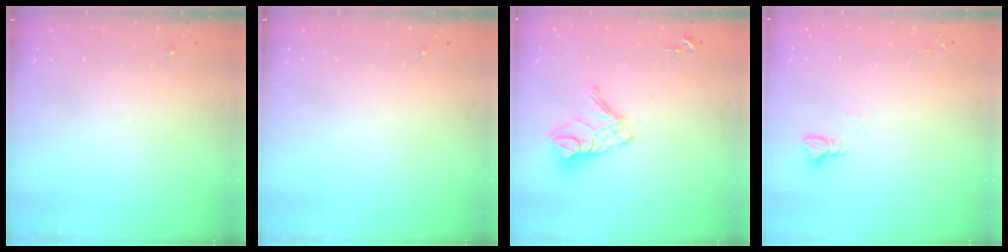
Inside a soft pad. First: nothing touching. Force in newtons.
{"total": 0.0}
{"total": 12.6, "press": 12.5, "slide": 1.3}
{"total": 3.0, "press": 3.0, "slide": 0.3}